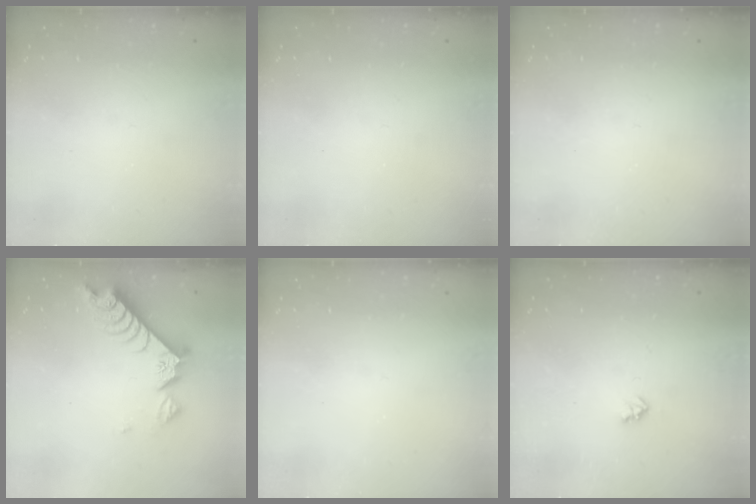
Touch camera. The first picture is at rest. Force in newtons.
{"total": 0.0}
{"total": 0.0}
{"total": 8.4, "press": 8.3, "slide": 0.9}
{"total": 0.0}
{"total": 2.4, "press": 2.4, "slide": 0.4}